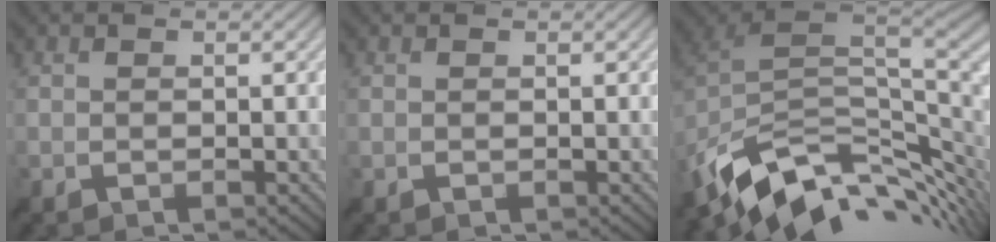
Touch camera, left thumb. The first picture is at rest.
{"total": 0.0}
{"total": 13.2, "force": [-3.6, 7.8, 9.9], "torque": [-0.215, -0.027, -0.047]}